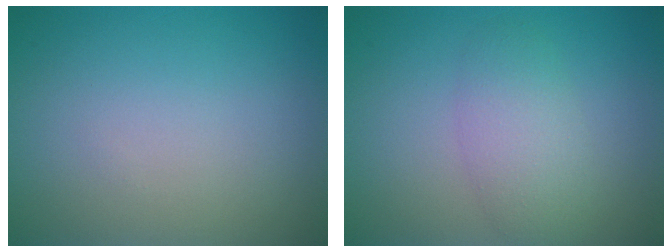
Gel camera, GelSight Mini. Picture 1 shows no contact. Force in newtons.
{"total": 3.2, "press": 3.2, "slide": 0.0}